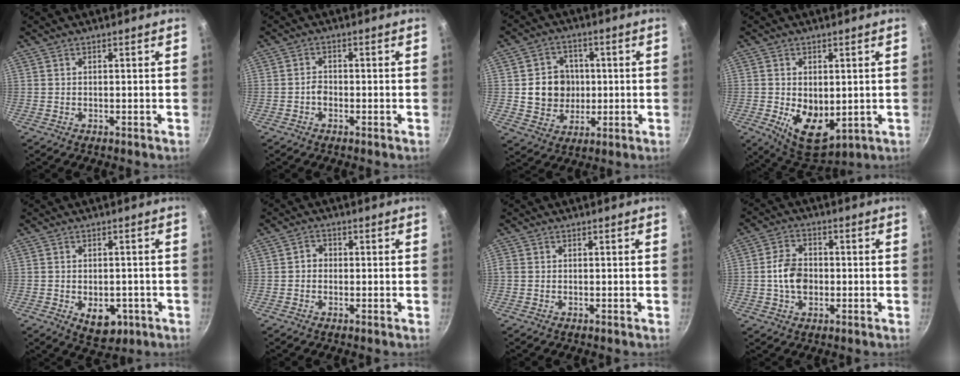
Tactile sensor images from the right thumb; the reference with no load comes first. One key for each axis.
{"total": 1.7, "fx": -0.8, "fy": 1.2, "fz": 0.9, "tx": -0.011, "ty": 0.014, "tz": -0.016}
{"total": 9.9, "fx": 0.3, "fy": 8.9, "fz": 4.2, "tx": -0.035, "ty": 0.006, "tz": 0.010}
{"total": 10.9, "fx": -0.9, "fy": 6.8, "fz": 8.4, "tx": -0.112, "ty": -0.021, "tz": 0.004}
{"total": 7.3, "fx": -2.4, "fy": 4.7, "fz": 5.0, "tx": -0.044, "ty": 0.003, "tz": -0.022}
{"total": 2.1, "fx": -0.3, "fy": 1.9, "fz": 0.9, "tx": -0.006, "ty": 0.008, "tz": -0.009}
{"total": 0.7, "fx": -0.1, "fy": 0.6, "fz": 0.3, "tx": -0.007, "ty": 0.001, "tz": -0.004}
{"total": 7.2, "fx": -0.7, "fy": 5.3, "fz": 4.9, "tx": -0.074, "ty": 0.016, "tz": -0.018}